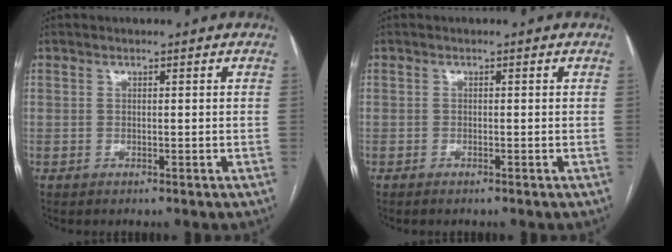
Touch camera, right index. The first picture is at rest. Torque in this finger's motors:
{"motor_torque": [0.00, 0.03, -0.03, 0.01]}